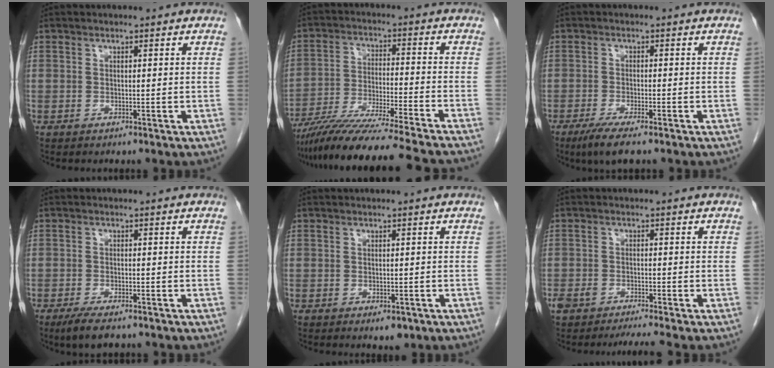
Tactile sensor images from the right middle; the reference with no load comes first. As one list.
[{"total": 19.0, "force": [-16.6, -1.3, 9.1], "torque": [-0.150, -0.045, -0.271]}, {"total": 4.8, "force": [-3.3, 0.5, 3.5], "torque": [-0.066, -0.013, -0.057]}, {"total": 4.6, "force": [-3.4, 1.2, 2.9], "torque": [-0.052, -0.008, -0.054]}, {"total": 2.1, "force": [-1.1, 1.1, 1.4], "torque": [-0.014, 0.000, -0.007]}, {"total": 4.2, "force": [-3.4, 0.2, 2.5], "torque": [-0.048, -0.003, -0.060]}]